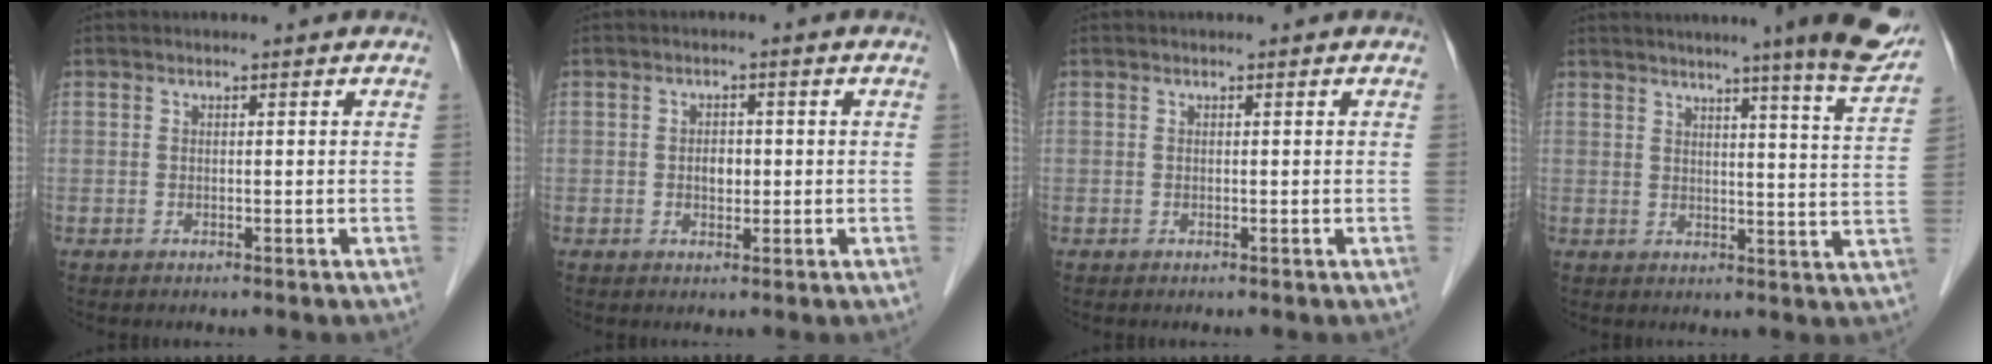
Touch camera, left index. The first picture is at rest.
{"total": 2.1, "force": [-0.2, 1.4, 1.6], "torque": [-0.026, 0.005, -0.001]}
{"total": 0.0}
{"total": 13.5, "force": [11.0, -1.0, 7.7], "torque": [-0.102, -0.029, 0.119]}